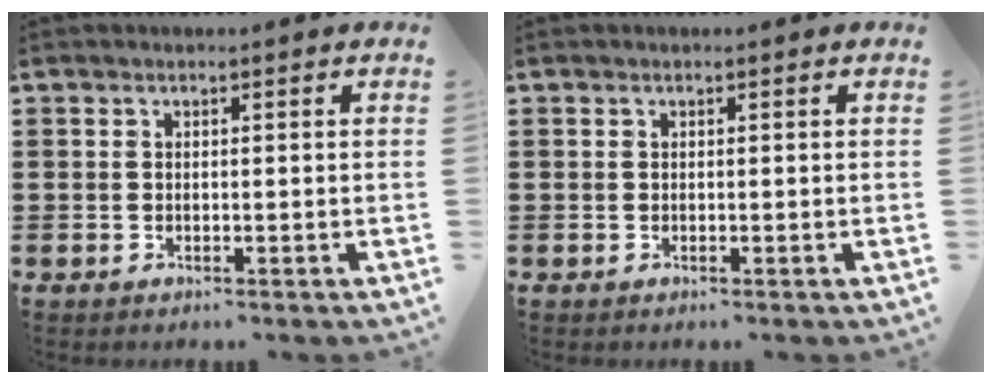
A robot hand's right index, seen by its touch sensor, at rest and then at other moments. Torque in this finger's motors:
{"motor_torque": [0.10, 0.05, 0.05, 0.01]}